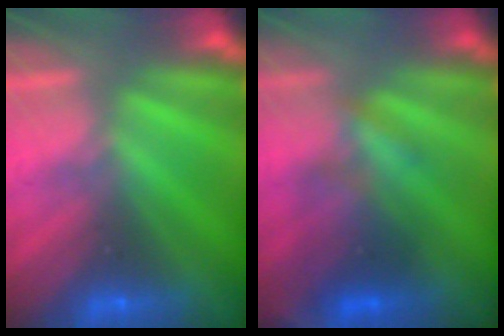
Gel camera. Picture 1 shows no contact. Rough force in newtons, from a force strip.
{"total": 3.5}